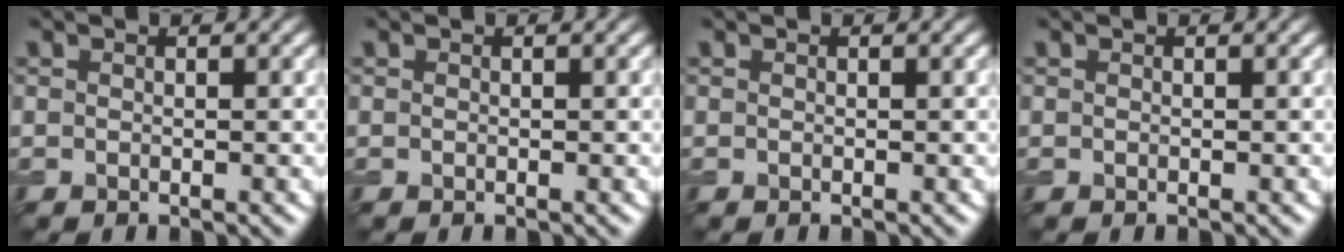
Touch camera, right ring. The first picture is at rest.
{"total": 0.0}
{"total": 0.0}
{"total": 0.0}